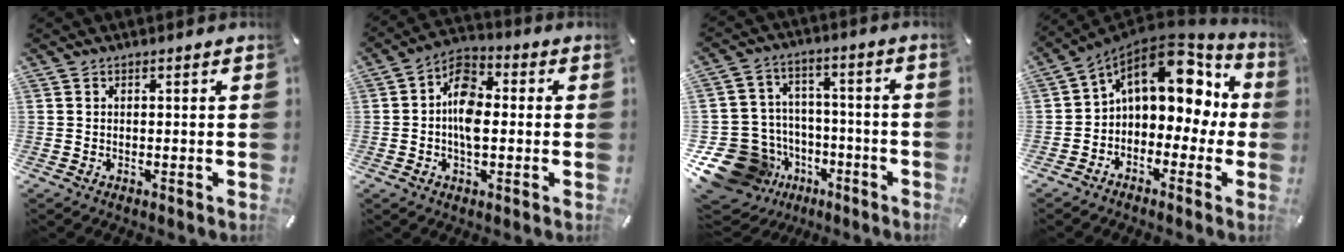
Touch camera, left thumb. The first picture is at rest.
{"total": 9.0, "force": [-0.9, 5.7, 6.9], "torque": [-0.125, 0.009, -0.018]}
{"total": 16.9, "force": [-7.9, 13.7, 6.0], "torque": [-0.108, 0.048, -0.107]}
{"total": 15.1, "force": [4.9, 10.2, 10.0], "torque": [-0.158, -0.021, 0.082]}